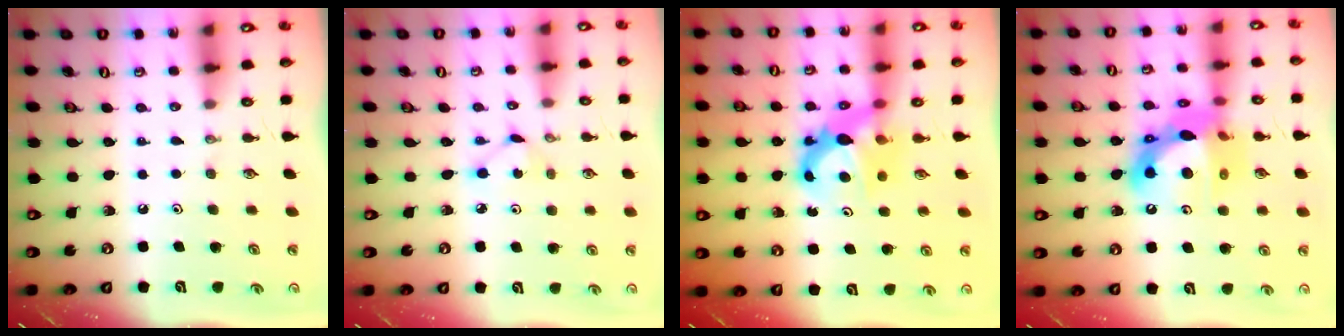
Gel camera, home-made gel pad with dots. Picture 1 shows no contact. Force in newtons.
{"total": 3.8, "press": 3.8, "slide": 0.2}
{"total": 7.9, "press": 7.8, "slide": 0.5}
{"total": 17.8, "press": 17.8, "slide": 1.4}